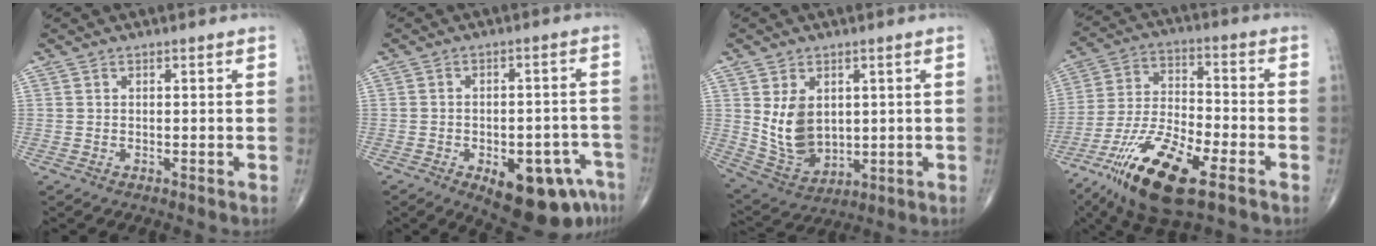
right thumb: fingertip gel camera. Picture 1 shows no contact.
{"total": 14.9, "force": [-7.6, 6.7, 10.9], "torque": [-0.100, 0.038, -0.089]}
{"total": 10.3, "force": [1.9, 7.3, 7.0], "torque": [-0.104, -0.019, 0.057]}
{"total": 18.1, "force": [-10.1, 5.6, 14.0], "torque": [-0.287, 0.027, -0.187]}